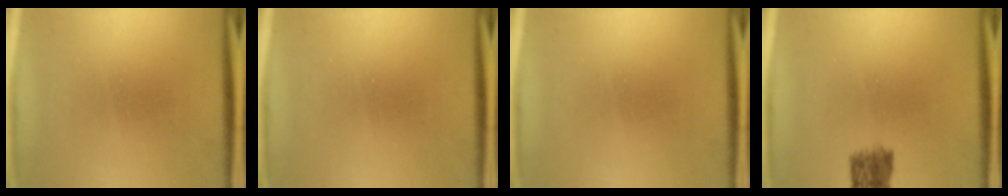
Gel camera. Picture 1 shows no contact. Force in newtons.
{"total": 0.0}
{"total": 0.0}
{"total": 4.5}